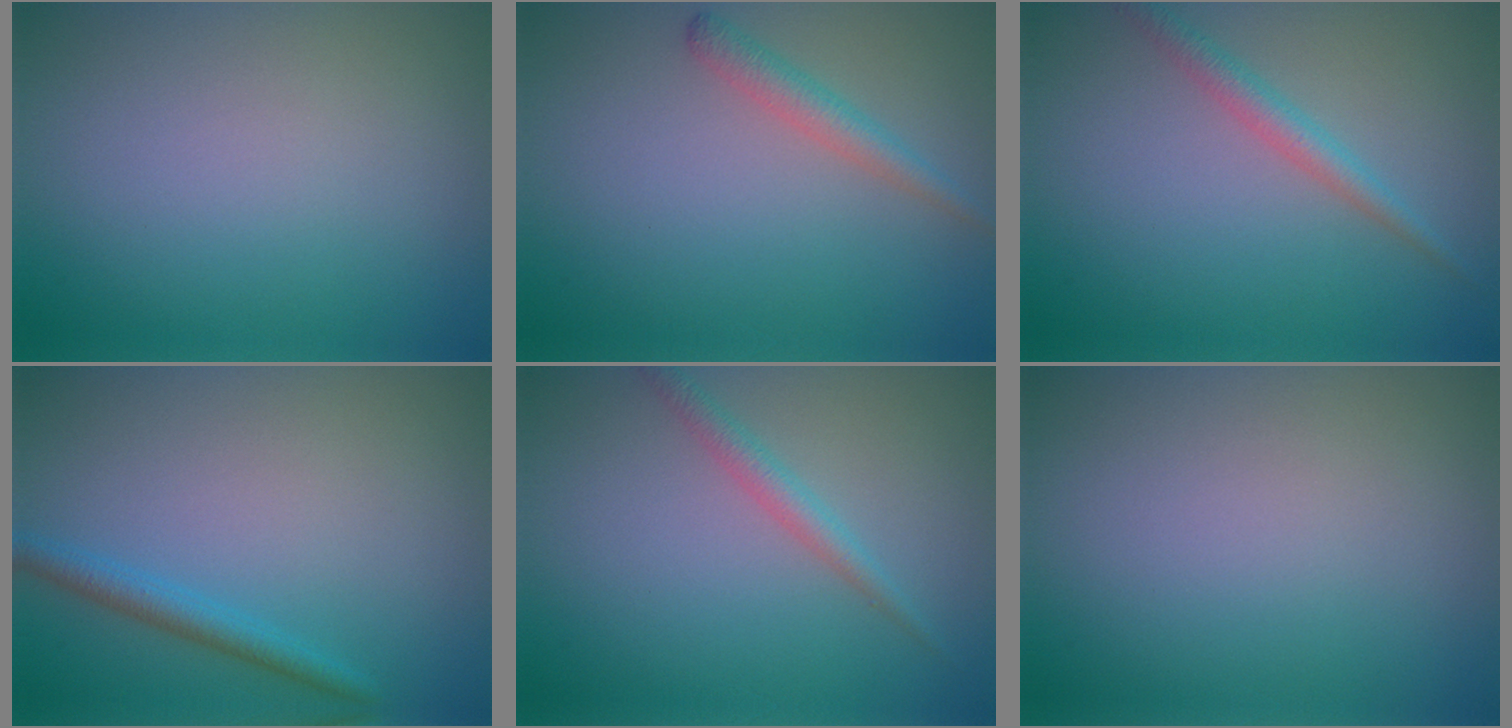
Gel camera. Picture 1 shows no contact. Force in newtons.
{"total": 2.0, "press": 2.0, "slide": 0.1}
{"total": 2.0, "press": 2.0, "slide": 0.1}
{"total": 2.1, "press": 2.0, "slide": 0.2}
{"total": 1.8, "press": 1.8, "slide": 0.0}
{"total": 0.0}